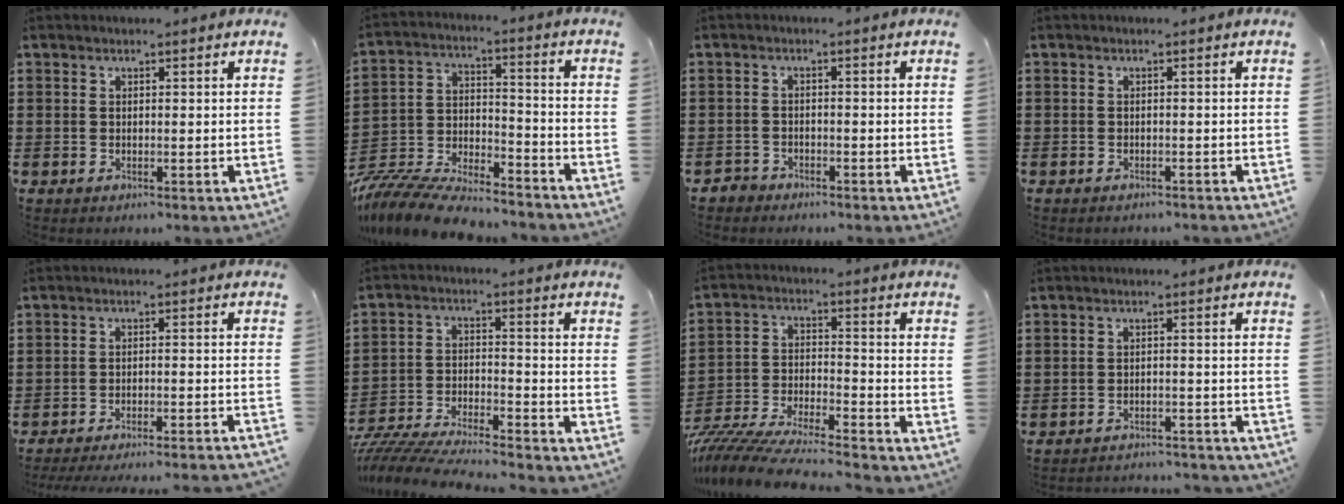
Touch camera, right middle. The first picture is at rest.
{"total": 10.8, "force": [-10.4, 1.5, 2.8], "torque": [-0.061, 0.020, -0.209]}
{"total": 1.8, "force": [-1.7, 0.6, -0.1], "torque": [-0.003, 0.002, -0.039]}
{"total": 0.8, "force": [-0.8, 0.1, 0.1], "torque": [-0.003, 0.000, -0.016]}
{"total": 4.1, "force": [-4.0, -0.4, 1.1], "torque": [-0.017, -0.005, -0.081]}
{"total": 7.5, "force": [-7.4, 0.2, 1.3], "torque": [-0.032, 0.001, -0.148]}
{"total": 9.0, "force": [-8.8, 0.3, 2.1], "torque": [-0.049, 0.003, -0.177]}
{"total": 2.9, "force": [-2.9, 0.0, 0.2], "torque": [-0.008, 0.003, -0.062]}